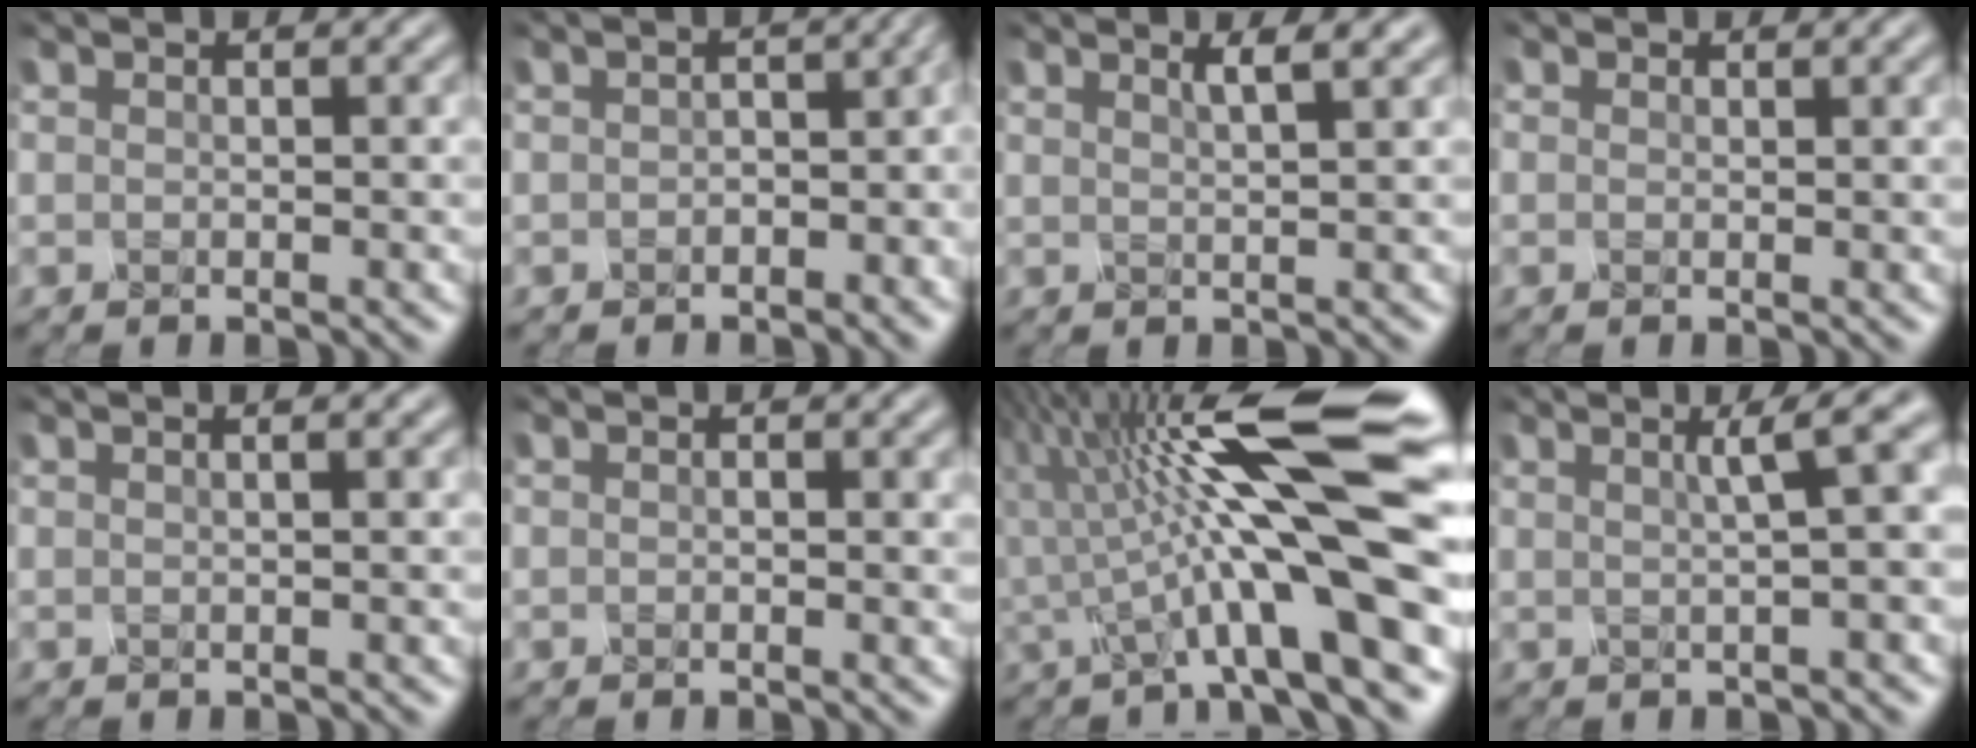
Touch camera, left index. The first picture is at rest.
{"total": 4.9, "force": [-1.5, 2.9, 3.7], "torque": [-0.030, 0.001, -0.007]}
{"total": 1.7, "force": [1.1, 0.0, 1.3], "torque": [0.003, 0.014, 0.008]}
{"total": 1.0, "force": [-0.4, -0.6, -0.7], "torque": [0.004, -0.004, 0.013]}
{"total": 3.0, "force": [1.4, 1.5, 2.2], "torque": [-0.014, 0.033, 0.006]}
{"total": 0.6, "force": [-0.5, -0.4, 0.0], "torque": [-0.002, -0.009, 0.011]}
{"total": 12.5, "force": [-0.5, 1.7, 12.4], "torque": [-0.205, 0.025, 0.009]}
{"total": 3.3, "force": [0.6, 0.2, 3.2], "torque": [-0.033, 0.016, 0.025]}